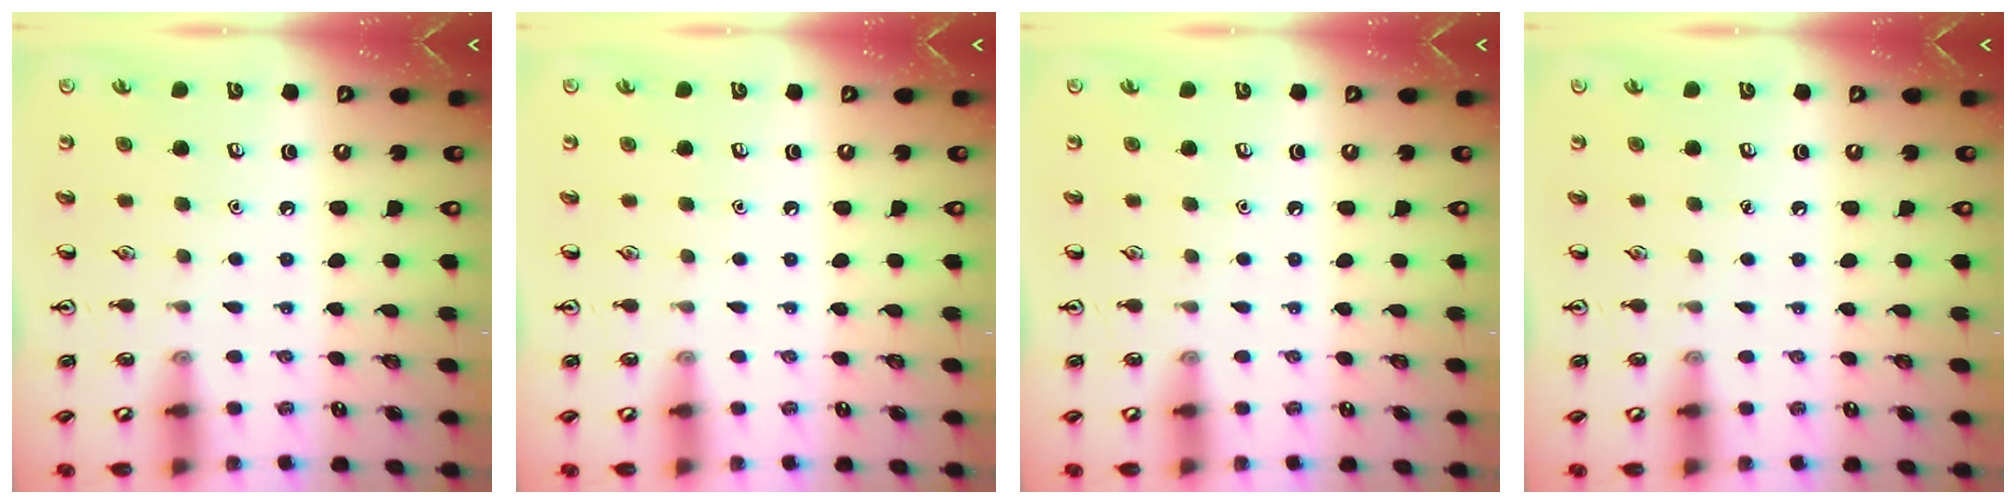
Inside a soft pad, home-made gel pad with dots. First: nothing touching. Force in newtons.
{"total": 0.0}
{"total": 0.0}
{"total": 0.0}